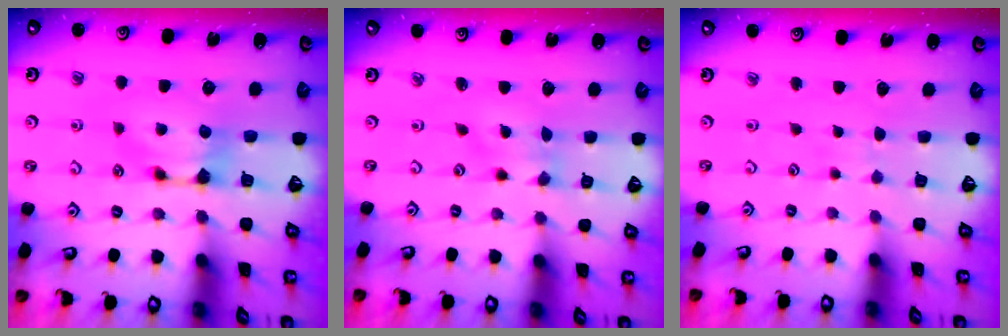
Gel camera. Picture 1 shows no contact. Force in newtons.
{"total": 2.5, "press": 2.3, "slide": 0.9}
{"total": 4.4, "press": 4.4, "slide": 0.3}